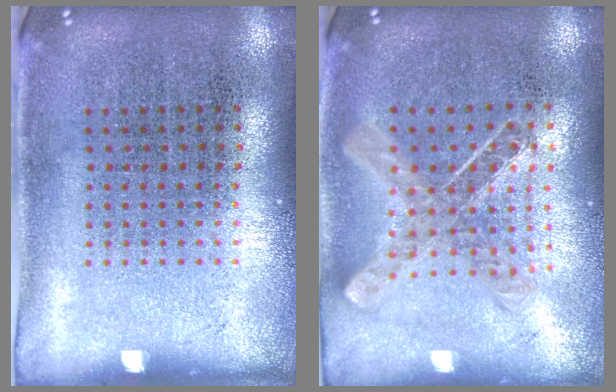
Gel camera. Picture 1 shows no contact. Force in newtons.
{"total": 1.0, "press": 1.0, "slide": 0.1}